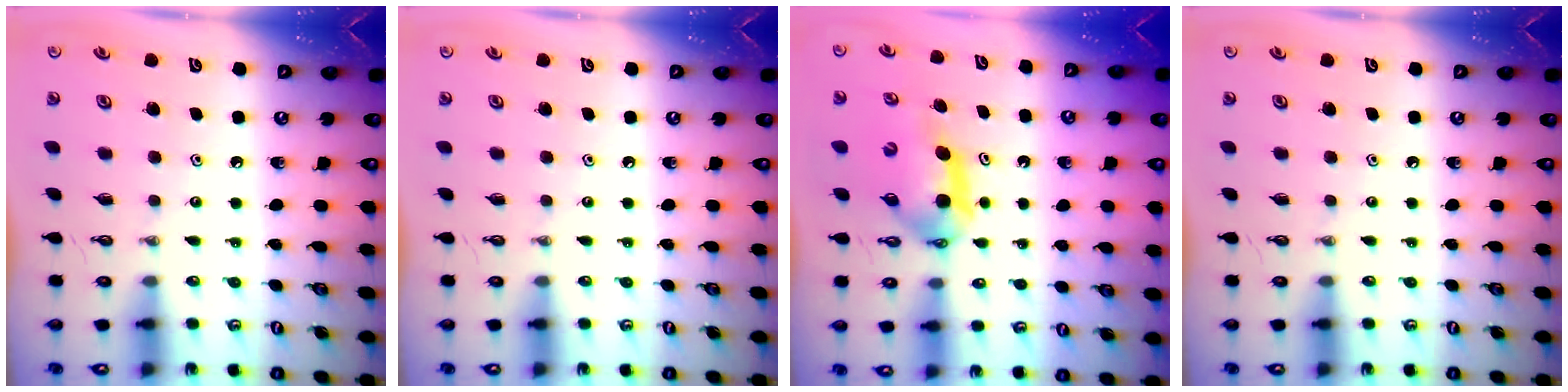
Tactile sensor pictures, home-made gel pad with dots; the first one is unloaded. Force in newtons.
{"total": 0.0}
{"total": 6.2, "press": 6.1, "slide": 1.0}
{"total": 0.0}